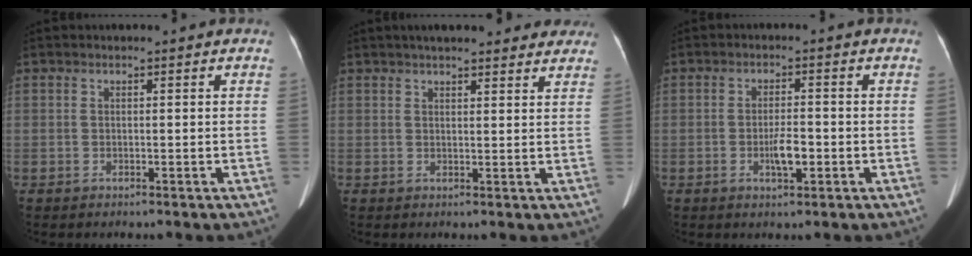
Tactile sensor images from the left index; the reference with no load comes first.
{"total": 13.9, "force": [12.1, 3.2, 6.2], "torque": [-0.063, 0.031, 0.146]}
{"total": 3.5, "force": [-1.4, 1.0, 3.1], "torque": [-0.060, -0.004, -0.021]}